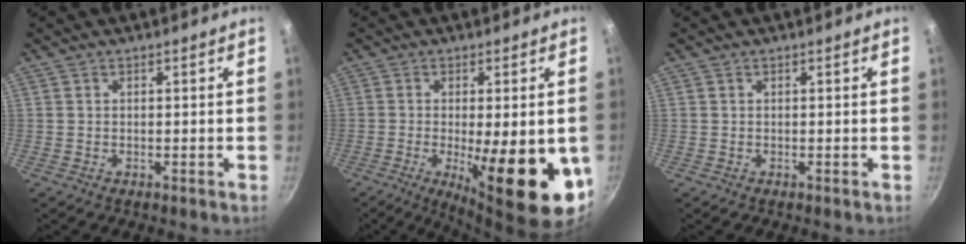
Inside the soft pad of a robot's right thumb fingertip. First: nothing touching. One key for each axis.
{"total": 18.7, "fx": -4.5, "fy": 5.6, "fz": 17.3, "tx": -0.223, "ty": -0.012, "tz": -0.051}
{"total": 0.0}